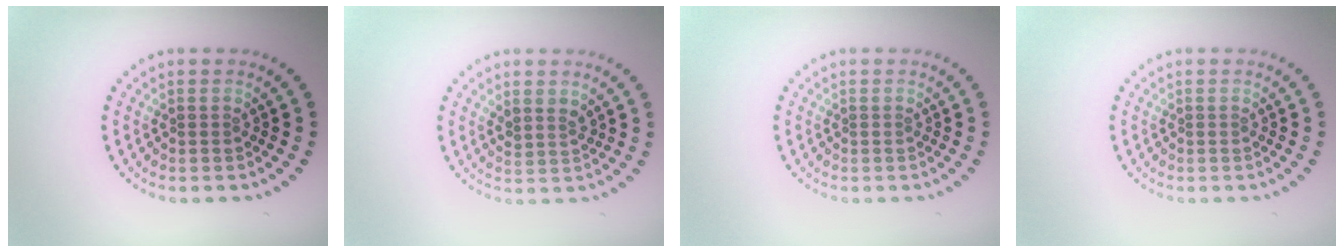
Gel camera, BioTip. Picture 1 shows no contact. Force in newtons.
{"total": 1.5, "press": 1.3, "slide": 0.8}
{"total": 0.0}
{"total": 0.0}